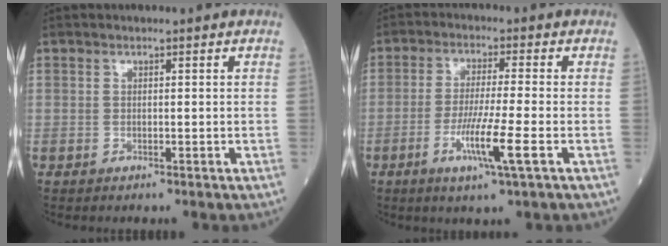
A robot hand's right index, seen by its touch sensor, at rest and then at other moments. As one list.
[{"total": 7.7, "force": [-2.8, -0.6, 7.2], "torque": [-0.137, -0.019, -0.055]}]